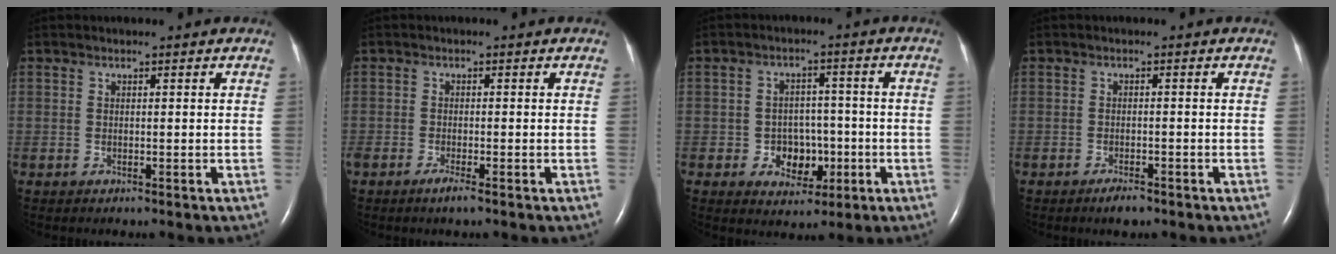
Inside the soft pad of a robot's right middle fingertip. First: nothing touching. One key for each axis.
{"total": 1.8, "fx": -1.2, "fy": 0.0, "fz": 1.3, "tx": -0.032, "ty": -0.005, "tz": -0.025}
{"total": 5.7, "fx": -1.7, "fy": 4.5, "fz": 3.1, "tx": -0.044, "ty": 0.014, "tz": -0.018}
{"total": 2.1, "fx": -1.6, "fy": 0.6, "fz": 1.2, "tx": -0.028, "ty": -0.002, "tz": -0.024}